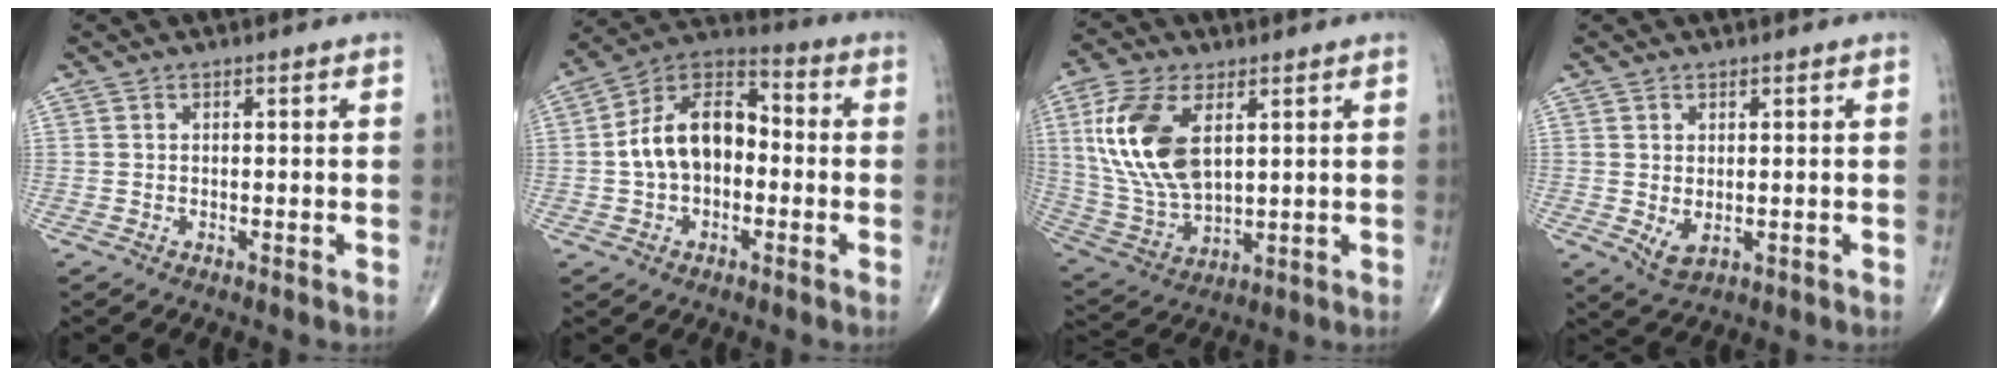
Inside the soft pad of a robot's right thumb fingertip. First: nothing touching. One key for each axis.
{"total": 13.6, "fx": -0.8, "fy": 8.9, "fz": 10.3, "tx": -0.159, "ty": 0.042, "tz": -0.028}
{"total": 16.3, "fx": 4.8, "fy": 8.6, "fz": 13.0, "tx": -0.265, "ty": -0.014, "tz": 0.101}
{"total": 3.3, "fx": -0.3, "fy": 1.8, "fz": 2.7, "tx": -0.045, "ty": -0.006, "tz": 0.007}